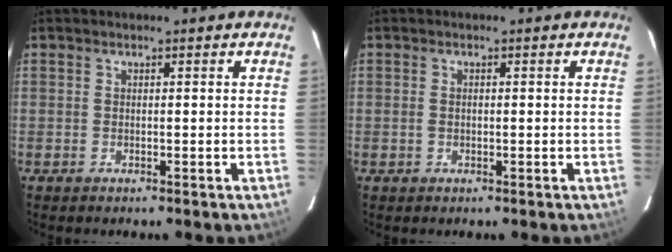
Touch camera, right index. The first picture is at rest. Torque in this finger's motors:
{"motor_torque": [0.21, 0.21, -0.02, 0.00]}